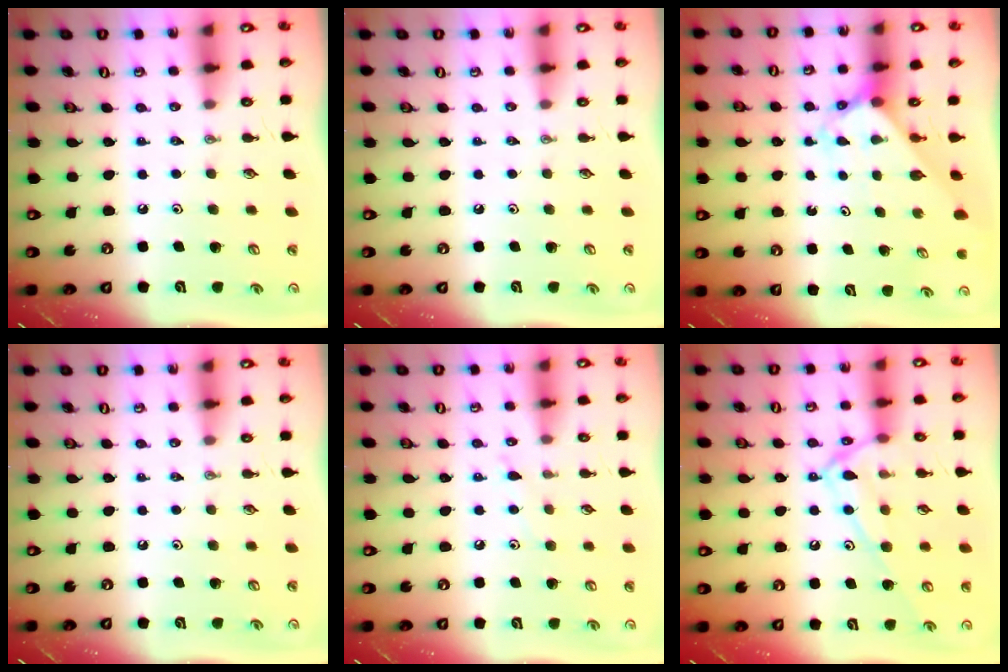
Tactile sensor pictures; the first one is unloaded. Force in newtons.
{"total": 0.0}
{"total": 2.7, "press": 2.7, "slide": 0.2}
{"total": 0.0}
{"total": 5.7, "press": 5.6, "slide": 0.6}
{"total": 14.0, "press": 14.0, "slide": 1.2}